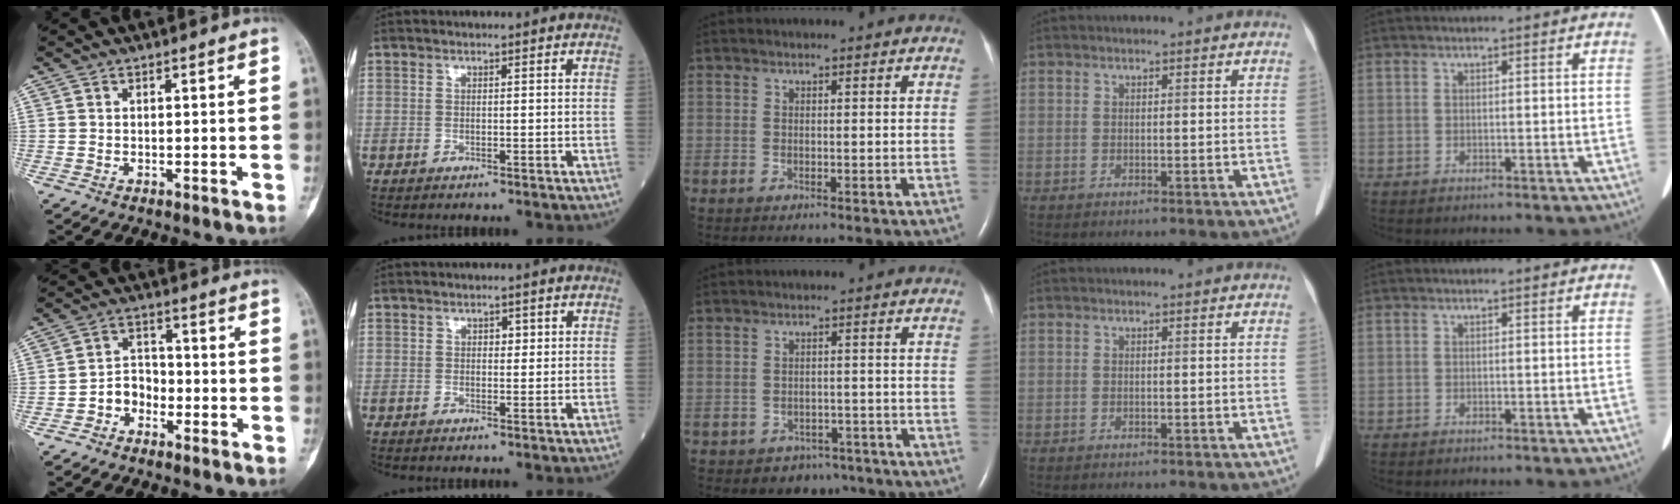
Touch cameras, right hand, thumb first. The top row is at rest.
{"thumb": {"total": 5.1, "force": [-2.4, 4.0, 2.1], "torque": [-0.011, 0.030, -0.053]}, "index": {"total": 1.3, "force": [0.4, 0.9, 0.9], "torque": [-0.008, 0.002, 0.004]}, "middle": {"total": 4.8, "force": [-3.6, 3.2, 0.1], "torque": [0.000, 0.019, -0.041]}}